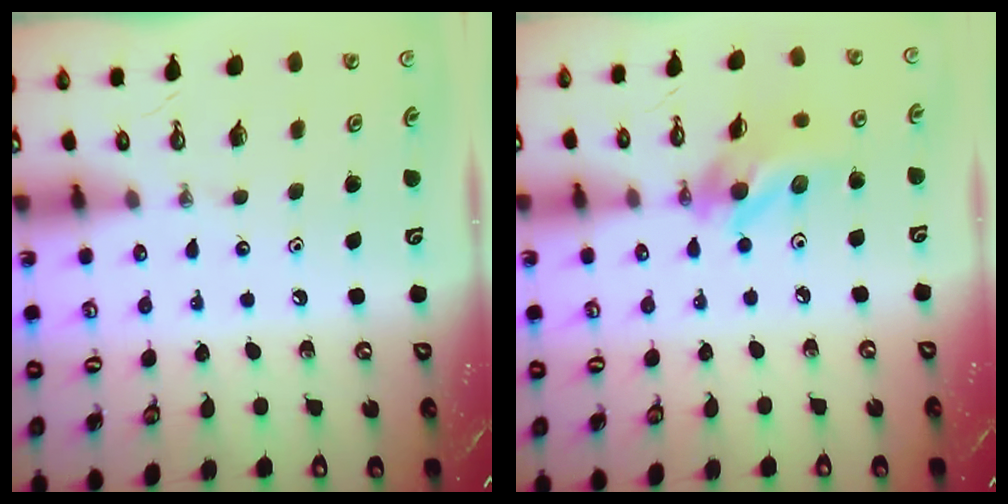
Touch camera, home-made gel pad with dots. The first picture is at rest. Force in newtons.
{"total": 13.3, "press": 12.2, "slide": 5.5}